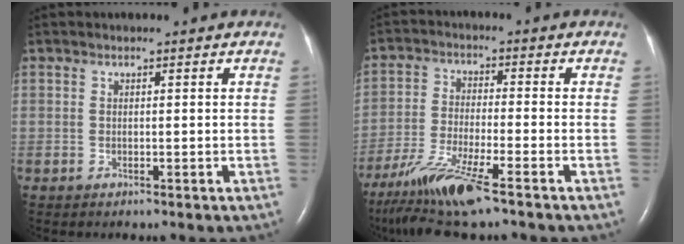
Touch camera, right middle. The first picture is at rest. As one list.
[{"total": 11.2, "force": [-7.9, 0.4, 7.9], "torque": [-0.159, -0.035, -0.143]}]